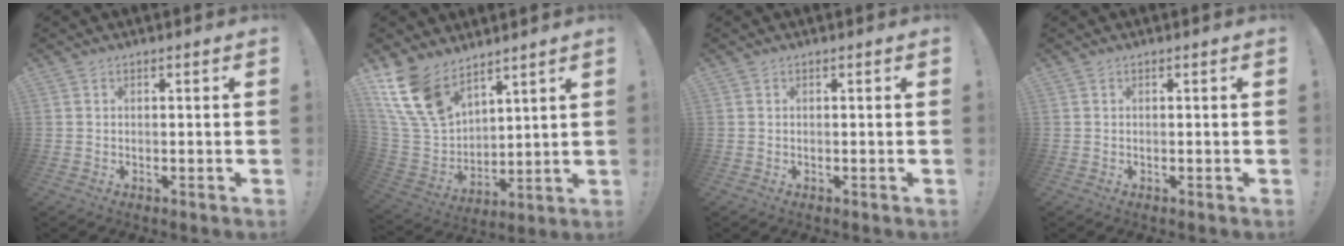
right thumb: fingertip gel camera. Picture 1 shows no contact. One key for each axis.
{"total": 16.3, "fx": 11.5, "fy": 8.9, "fz": 7.5, "tx": -0.161, "ty": -0.069, "tz": 0.225}
{"total": 0.0}
{"total": 0.0}